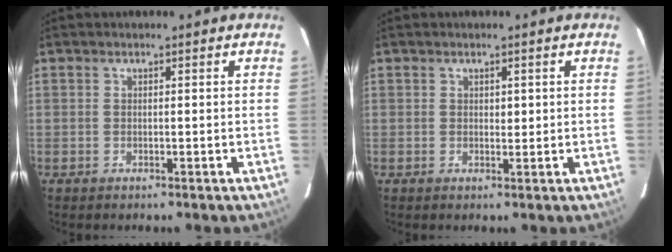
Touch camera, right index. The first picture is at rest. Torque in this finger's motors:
{"motor_torque": [-0.15, 0.18, 0.05, 0.00]}